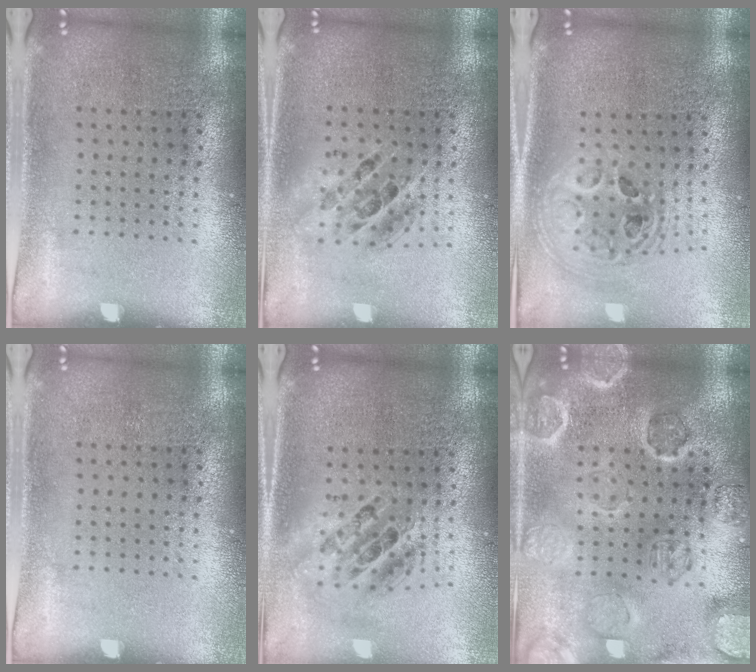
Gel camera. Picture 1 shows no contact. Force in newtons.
{"total": 1.3, "press": 1.1, "slide": 0.6}
{"total": 2.3, "press": 1.8, "slide": 1.4}
{"total": 0.0}
{"total": 2.0, "press": 1.6, "slide": 1.2}
{"total": 2.5, "press": 2.5, "slide": 0.3}